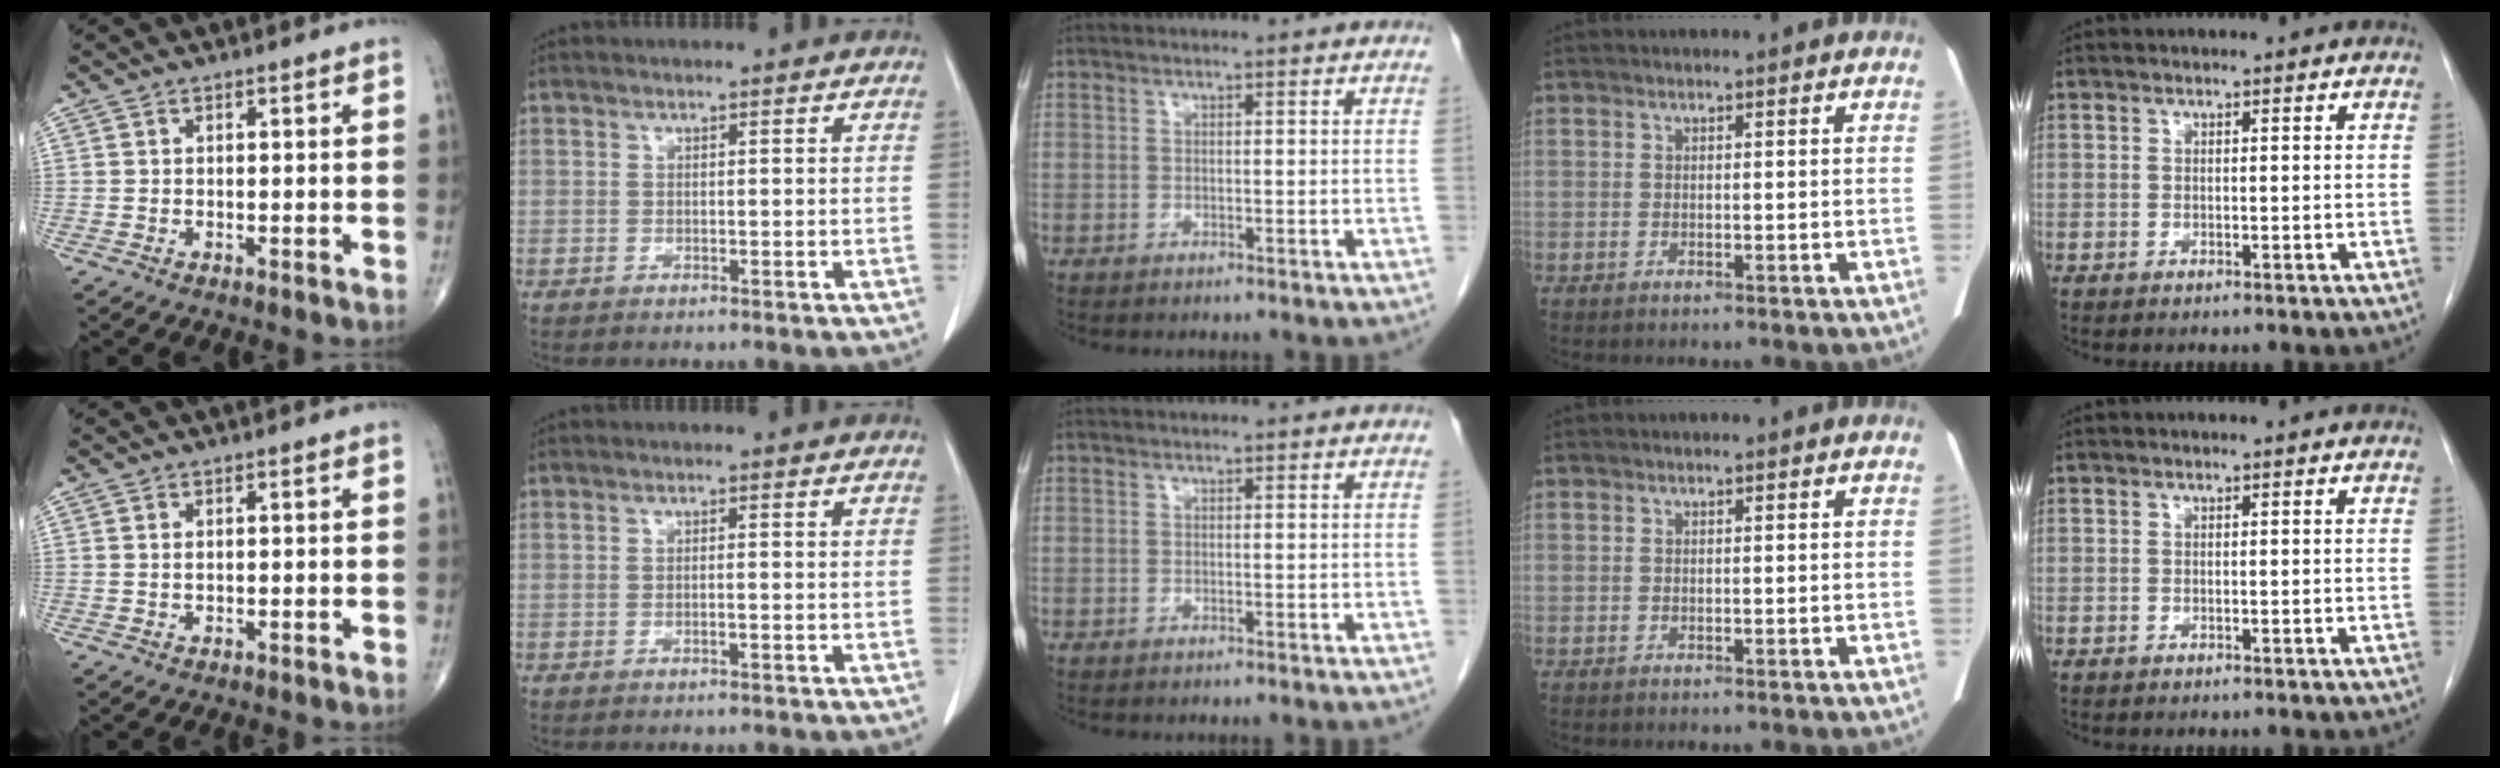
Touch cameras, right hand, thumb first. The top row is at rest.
{"thumb": {"total": 0.6, "force": [0.2, 0.3, 0.5], "torque": [-0.009, 0.000, 0.004]}, "index": {"total": 0.7, "force": [-0.2, 0.0, 0.7], "torque": [-0.013, 0.001, -0.003]}}